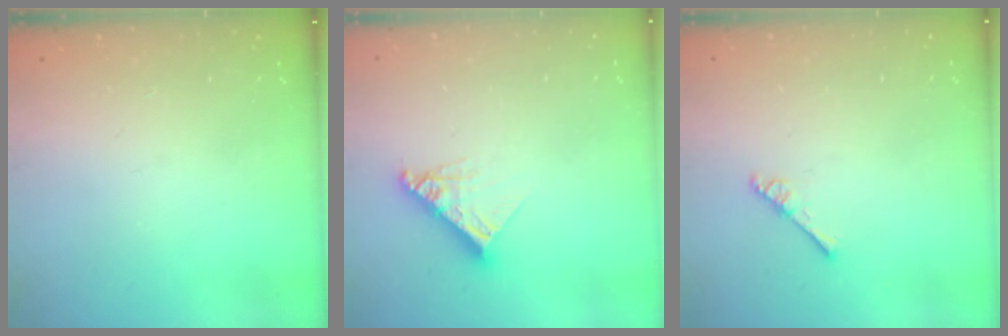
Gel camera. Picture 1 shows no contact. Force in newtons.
{"total": 11.7, "press": 11.6, "slide": 1.1}
{"total": 2.6, "press": 2.6, "slide": 0.3}